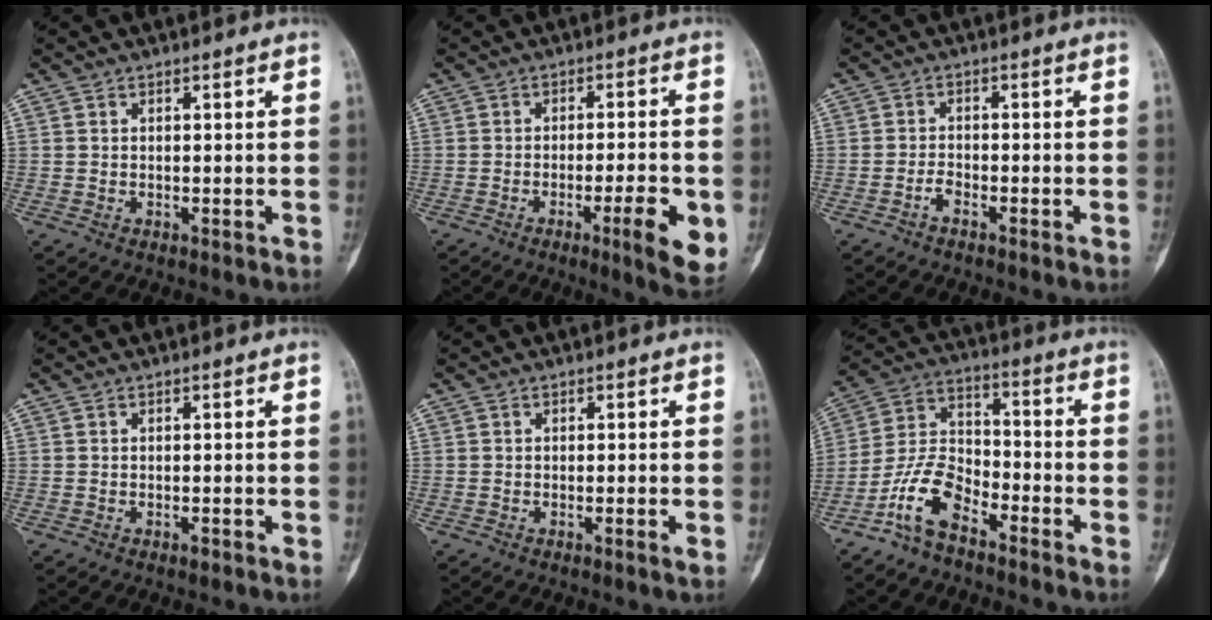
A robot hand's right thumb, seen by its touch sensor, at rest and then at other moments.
{"total": 9.0, "force": [-2.9, 1.5, 8.4], "torque": [-0.113, 0.000, -0.038]}
{"total": 1.8, "force": [-1.3, 0.6, 1.0], "torque": [-0.022, 0.010, -0.029]}
{"total": 0.7, "force": [-0.5, 0.2, 0.5], "torque": [-0.009, 0.004, -0.008]}
{"total": 1.1, "force": [-0.4, 0.0, 1.0], "torque": [-0.020, -0.003, -0.008]}
{"total": 10.3, "force": [-6.7, 4.8, 6.1], "torque": [-0.124, 0.056, -0.140]}